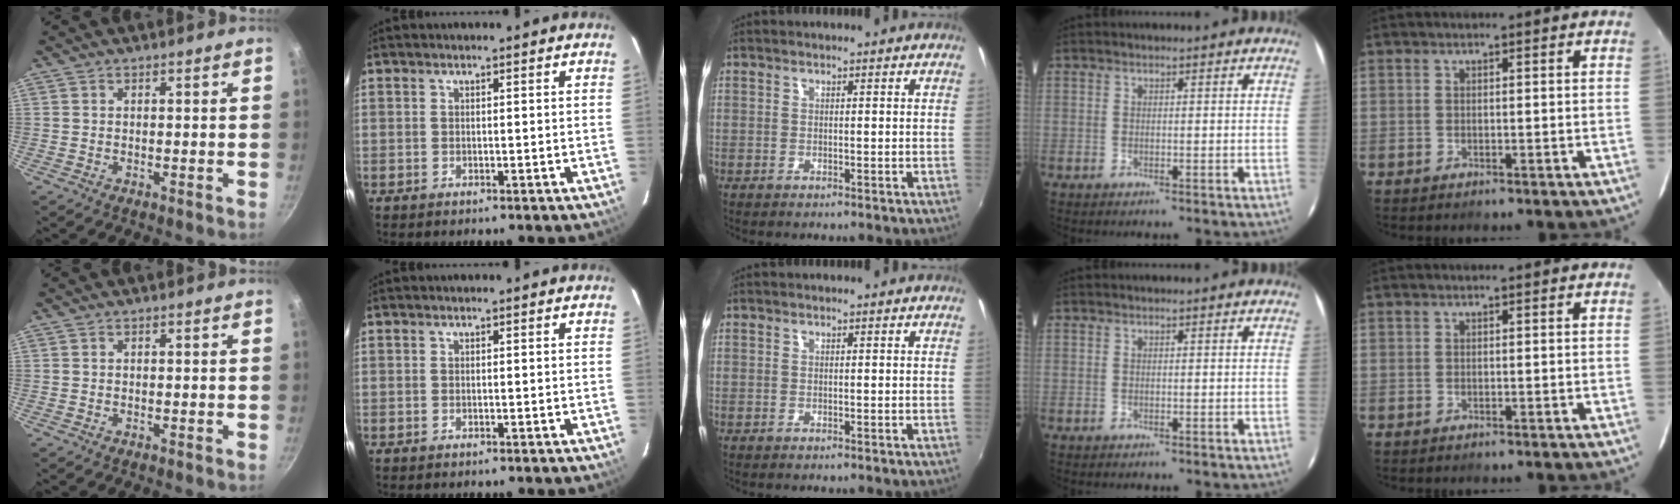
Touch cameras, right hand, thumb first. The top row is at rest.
{}